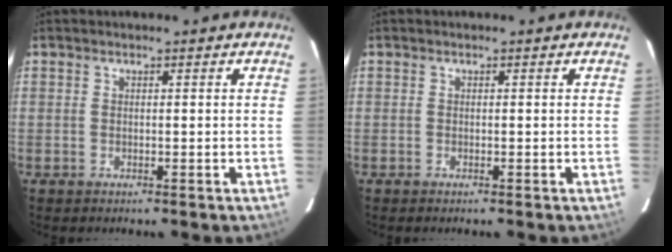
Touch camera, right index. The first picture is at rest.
{"total": 0.0}